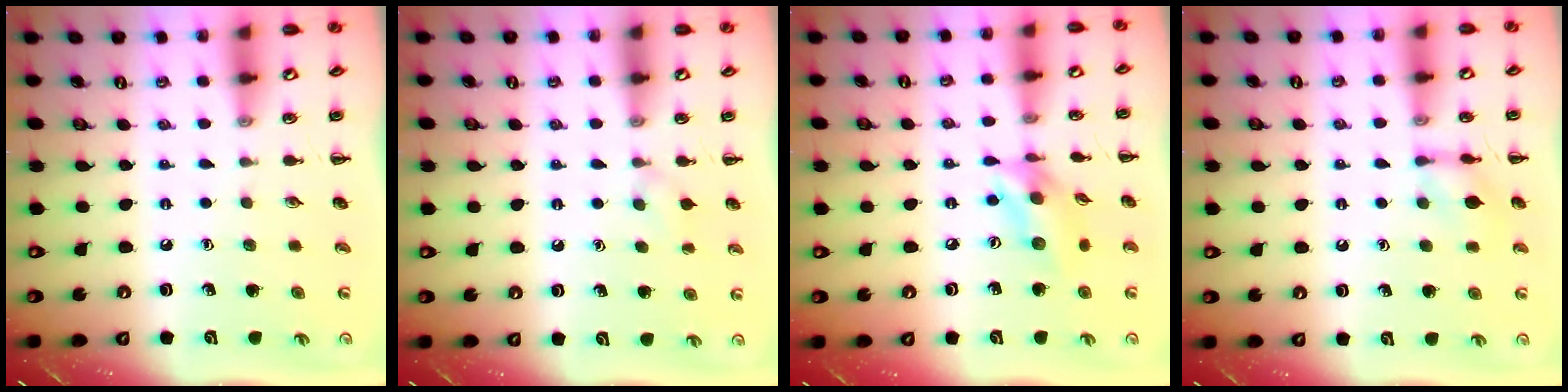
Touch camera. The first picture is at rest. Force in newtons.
{"total": 5.1, "press": 4.7, "slide": 1.9}
{"total": 11.5, "press": 11.2, "slide": 2.2}
{"total": 8.0, "press": 8.0, "slide": 0.2}